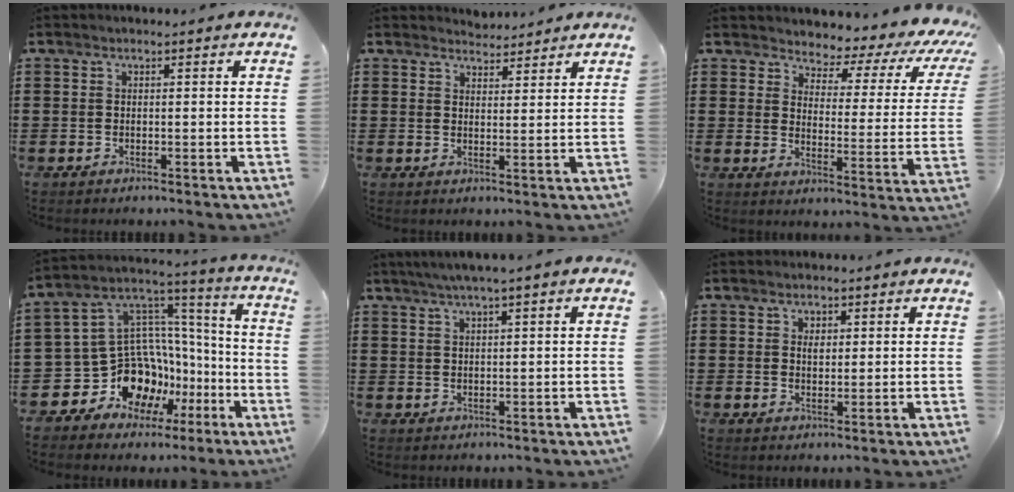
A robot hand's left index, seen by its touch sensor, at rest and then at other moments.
{"total": 3.2, "force": [3.1, 0.6, -0.1], "torque": [-0.005, -0.005, 0.059]}
{"total": 3.6, "force": [3.0, 1.2, 1.5], "torque": [-0.046, -0.032, 0.041]}
{"total": 12.2, "force": [-4.5, 10.6, 4.0], "torque": [-0.128, -0.016, -0.063]}
{"total": 2.3, "force": [1.5, -0.4, 1.7], "torque": [-0.034, 0.000, 0.027]}
{"total": 1.9, "force": [1.2, 1.1, 0.8], "torque": [-0.011, 0.000, 0.022]}